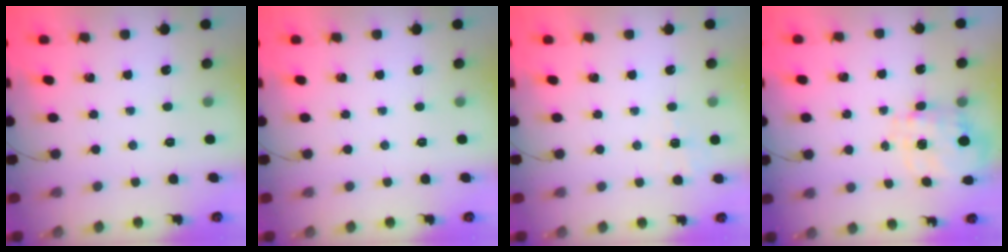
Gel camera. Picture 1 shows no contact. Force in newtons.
{"total": 0.0}
{"total": 2.0, "press": 1.0, "slide": 1.7}
{"total": 3.6, "press": 3.5, "slide": 1.0}